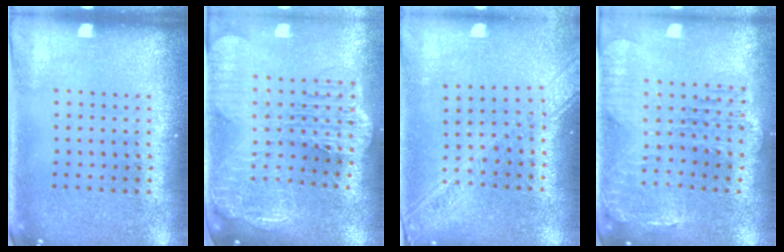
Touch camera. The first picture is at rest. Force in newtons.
{"total": 3.4, "press": 2.8, "slide": 1.9}
{"total": 2.3, "press": 1.9, "slide": 1.2}
{"total": 1.5, "press": 1.5, "slide": 0.4}